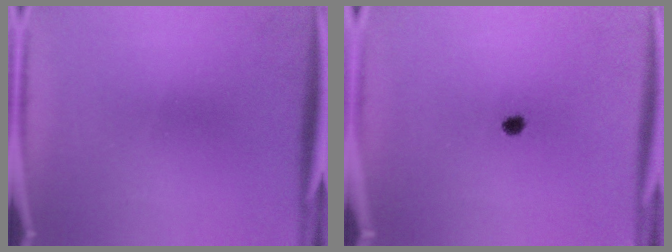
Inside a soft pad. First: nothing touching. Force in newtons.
{"total": 1.8}